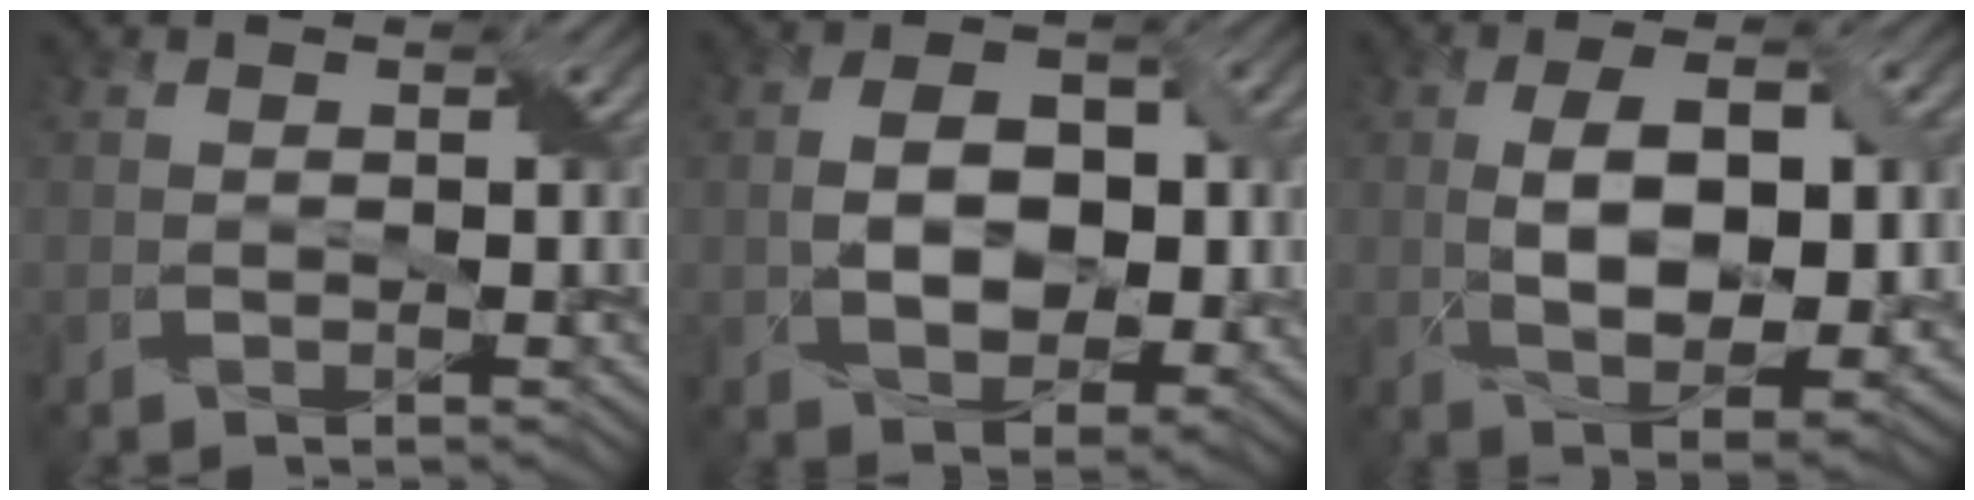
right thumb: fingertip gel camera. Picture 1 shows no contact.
{"total": 8.2, "force": [-0.4, 5.3, 6.2], "torque": [-0.106, 0.004, -0.008]}
{"total": 10.6, "force": [0.3, 4.8, 9.5], "torque": [-0.167, -0.003, 0.012]}